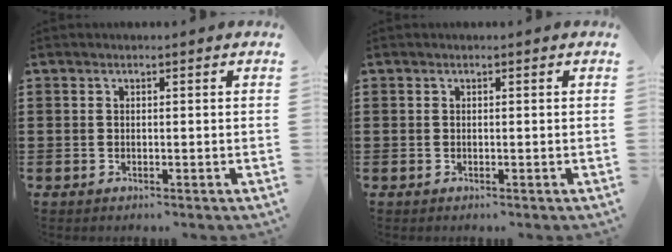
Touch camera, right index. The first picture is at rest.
{"total": 0.0}